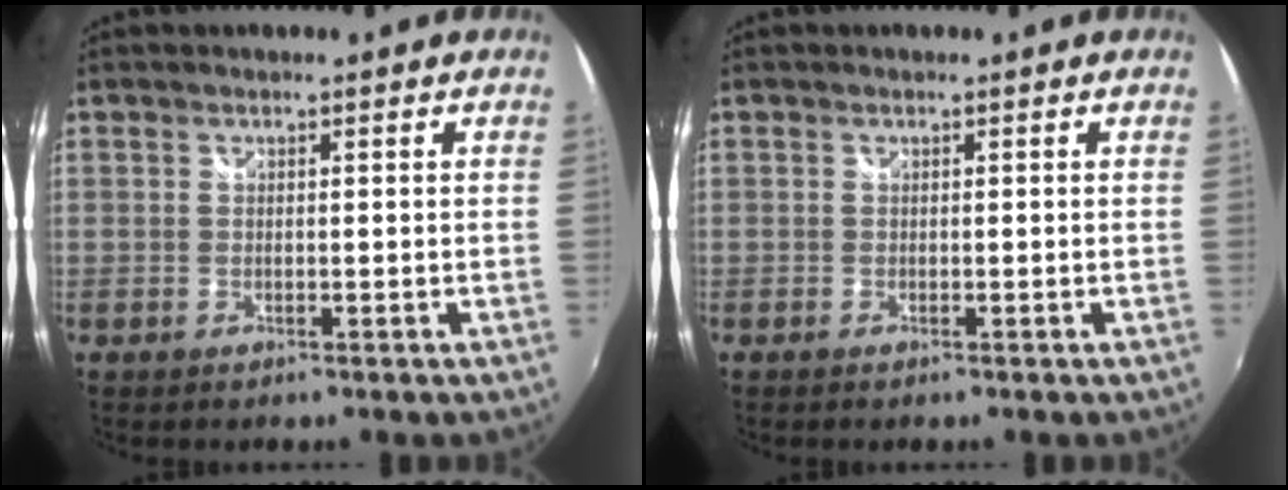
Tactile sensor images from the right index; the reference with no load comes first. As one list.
[{"total": 0.0}]